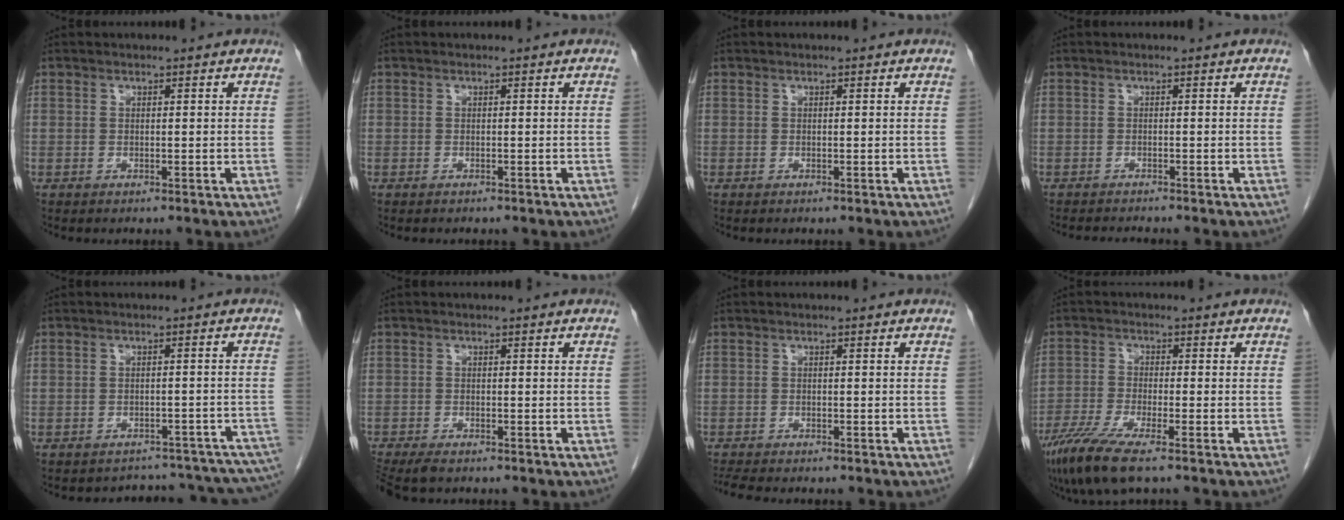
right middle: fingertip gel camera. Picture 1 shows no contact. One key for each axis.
{"total": 0.7, "fx": -0.6, "fy": 0.2, "fz": 0.3, "tx": -0.012, "ty": -0.001, "tz": -0.007}
{"total": 0.0}
{"total": 2.2, "fx": -2.1, "fy": -0.4, "fz": 0.5, "tx": -0.009, "ty": -0.009, "tz": -0.031}
{"total": 14.0, "fx": -13.0, "fy": 4.5, "fz": 2.6, "tx": -0.004, "ty": 0.036, "tz": -0.133}
{"total": 5.0, "fx": -4.1, "fy": 1.5, "fz": 2.5, "tx": -0.042, "ty": -0.012, "tz": -0.068}
{"total": 4.4, "fx": -3.9, "fy": 0.7, "fz": 2.0, "tx": -0.035, "ty": -0.012, "tz": -0.060}
{"total": 8.0, "fx": -5.6, "fy": 0.7, "fz": 5.7, "tx": -0.113, "ty": -0.022, "tz": -0.103}